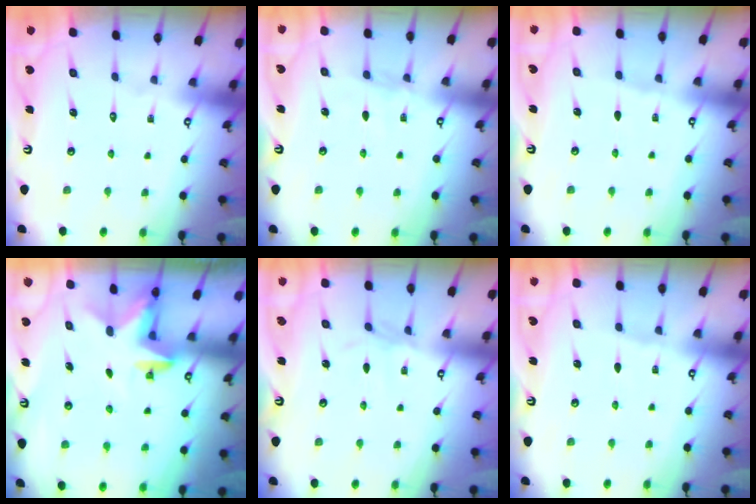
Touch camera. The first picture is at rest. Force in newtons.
{"total": 3.6, "press": 3.6, "slide": 0.3}
{"total": 1.8, "press": 1.8, "slide": 0.3}
{"total": 2.5, "press": 2.5, "slide": 0.4}
{"total": 1.7, "press": 1.6, "slide": 0.4}
{"total": 1.8, "press": 1.8, "slide": 0.3}